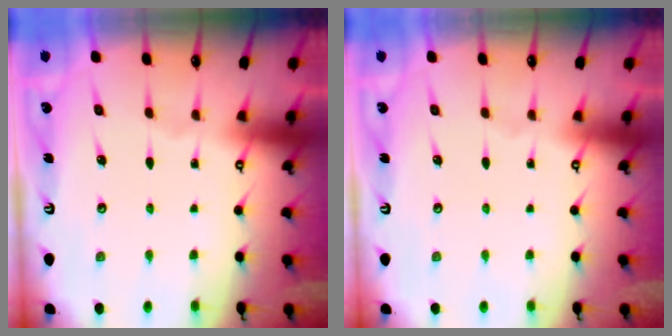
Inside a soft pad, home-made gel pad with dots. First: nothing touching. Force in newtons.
{"total": 0.0}